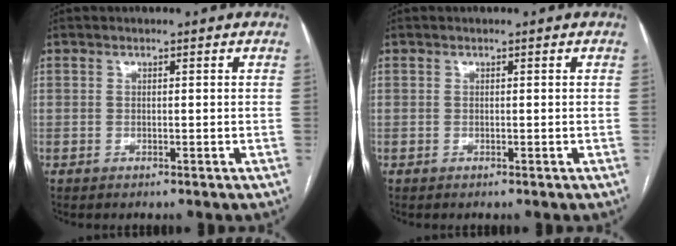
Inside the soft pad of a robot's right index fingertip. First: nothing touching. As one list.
[{"total": 0.0}]